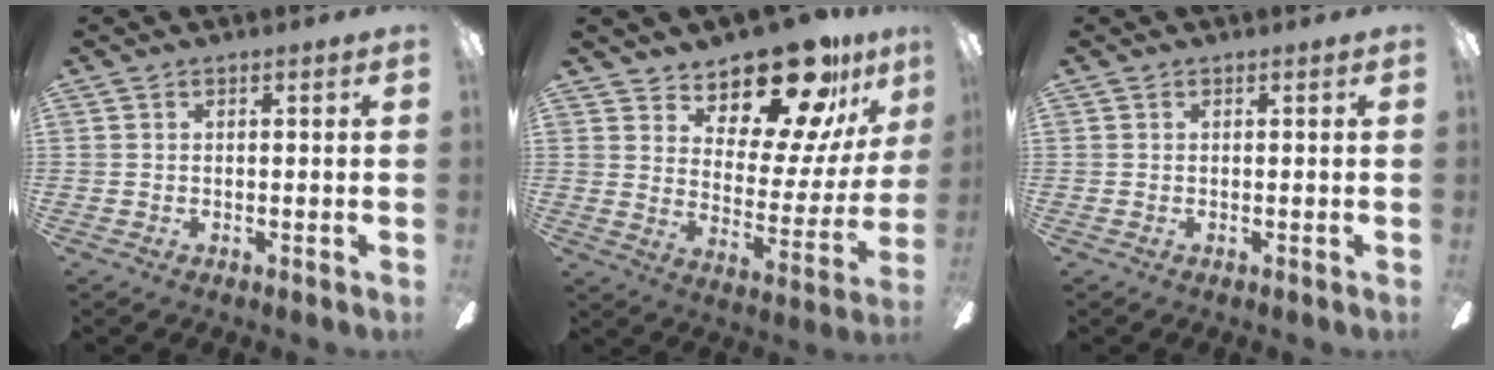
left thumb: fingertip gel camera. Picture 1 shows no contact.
{"total": 18.9, "force": [15.3, 6.9, 8.8], "torque": [-0.132, -0.121, 0.260]}
{"total": 0.0}